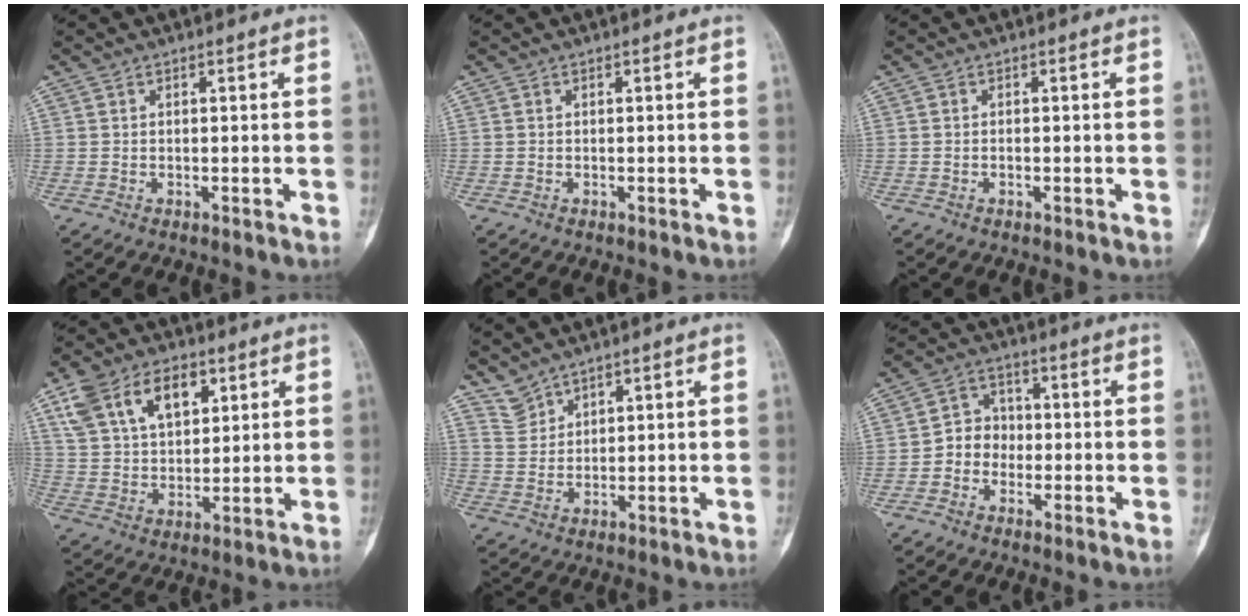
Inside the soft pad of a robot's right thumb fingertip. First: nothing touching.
{"total": 0.0}
{"total": 0.5, "force": [-0.2, 0.3, 0.4], "torque": [-0.008, 0.001, -0.004]}
{"total": 14.3, "force": [6.7, 8.8, 9.1], "torque": [-0.140, -0.009, 0.133]}
{"total": 3.4, "force": [3.2, 1.3, 0.1], "torque": [0.009, -0.016, 0.071]}
{"total": 5.7, "force": [-1.4, 5.0, 2.3], "torque": [-0.005, 0.022, -0.039]}